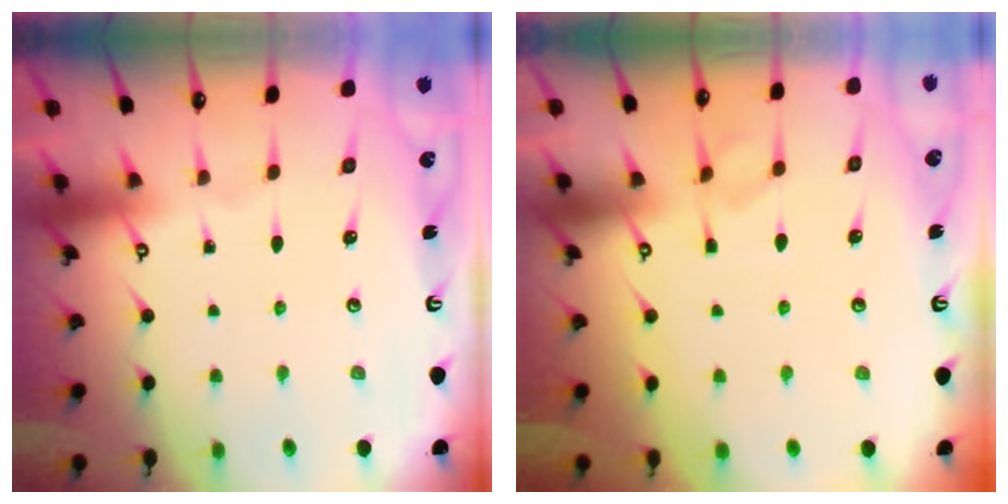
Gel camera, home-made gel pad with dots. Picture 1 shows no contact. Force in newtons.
{"total": 5.9, "press": 5.7, "slide": 1.5}